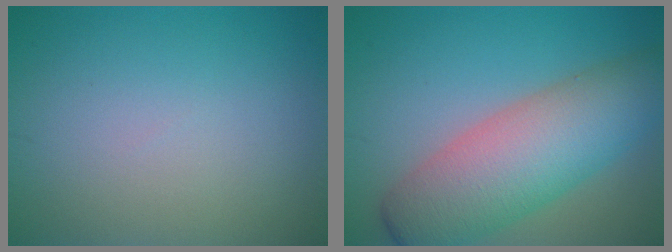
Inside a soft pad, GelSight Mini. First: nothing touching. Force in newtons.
{"total": 8.9, "press": 8.9, "slide": 0.3}